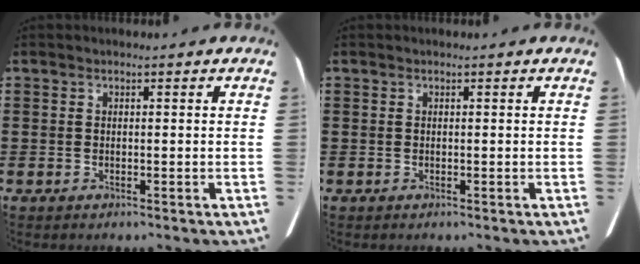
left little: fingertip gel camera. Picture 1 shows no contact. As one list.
[{"total": 0.0}]